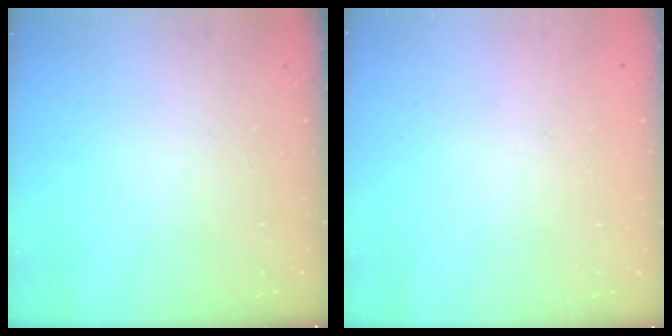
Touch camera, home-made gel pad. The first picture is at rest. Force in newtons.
{"total": 0.0}